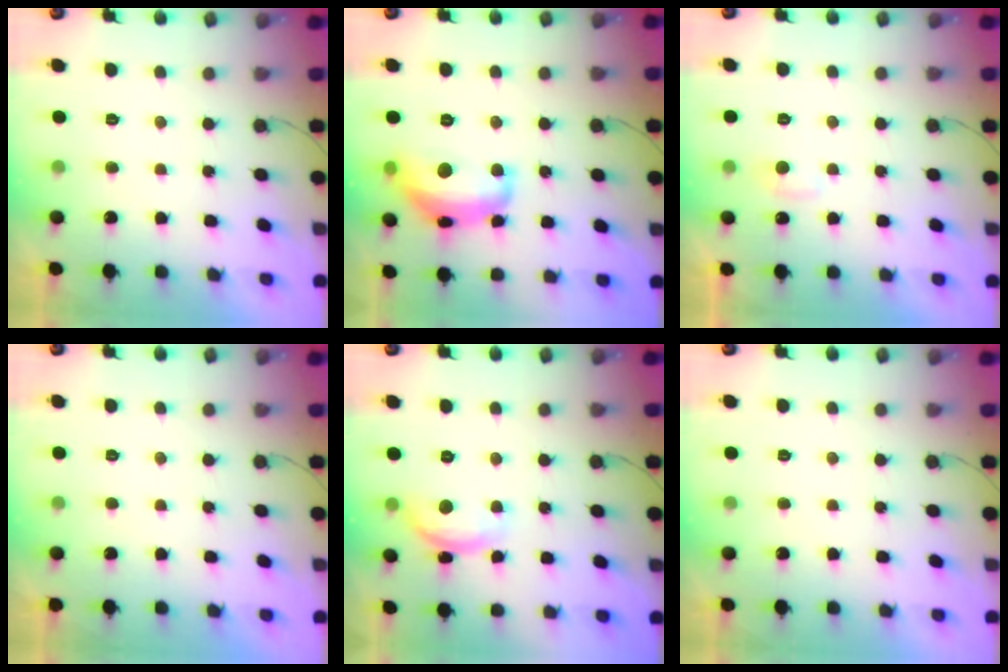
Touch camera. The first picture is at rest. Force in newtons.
{"total": 14.0, "press": 14.0, "slide": 0.8}
{"total": 3.6, "press": 3.6, "slide": 0.3}
{"total": 0.0}
{"total": 10.3, "press": 10.3, "slide": 0.5}
{"total": 0.0}